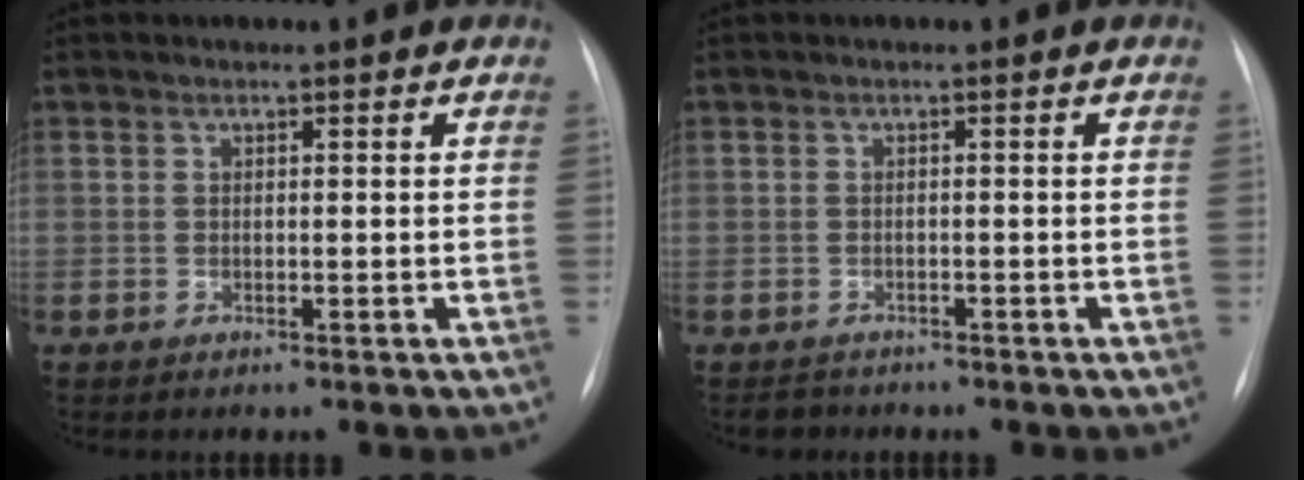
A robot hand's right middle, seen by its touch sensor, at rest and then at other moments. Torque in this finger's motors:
{"motor_torque": [0.00, -0.01, -0.02, -0.01]}